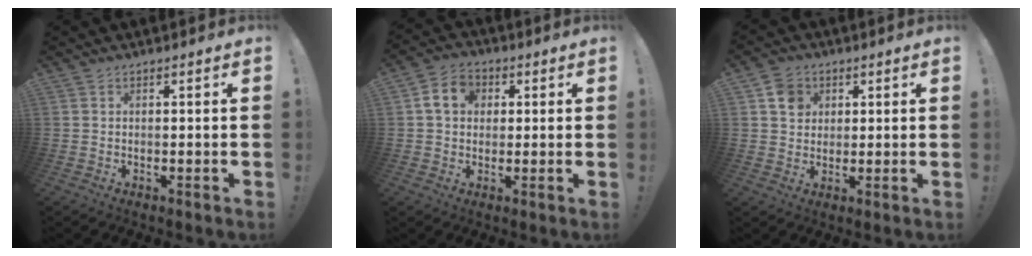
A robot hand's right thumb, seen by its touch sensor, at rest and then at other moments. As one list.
[{"total": 8.9, "force": [1.9, 7.0, 5.2], "torque": [-0.076, 0.013, 0.038]}, {"total": 6.9, "force": [2.7, 6.0, 2.0], "torque": [-0.020, -0.008, 0.052]}]